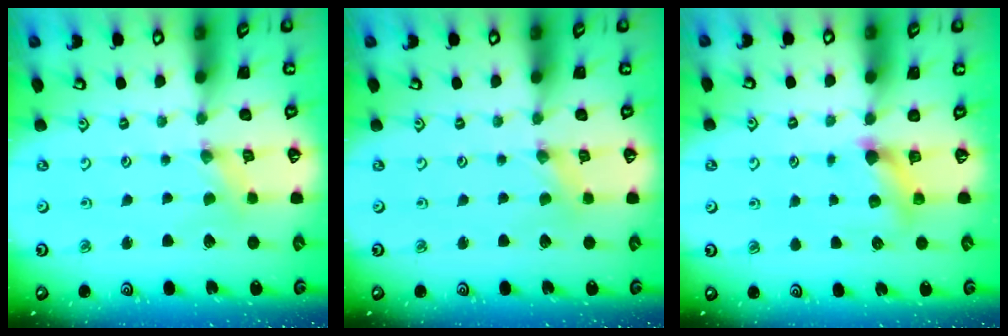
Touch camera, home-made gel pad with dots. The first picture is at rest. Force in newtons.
{"total": 0.0}
{"total": 6.9, "press": 6.9, "slide": 0.5}